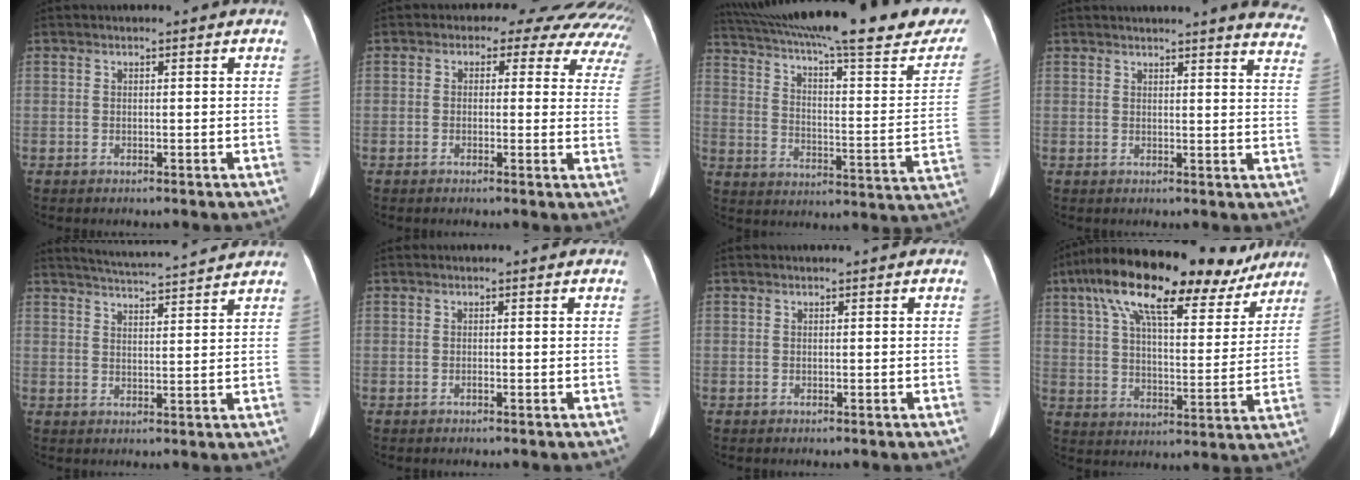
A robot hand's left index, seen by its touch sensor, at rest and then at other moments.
{"total": 15.6, "force": [12.6, 7.1, 5.9], "torque": [-0.058, 0.007, 0.111]}
{"total": 34.2, "force": [28.0, 4.6, 19.0], "torque": [-0.273, -0.035, 0.369]}
{"total": 13.7, "force": [12.9, 0.8, 4.8], "torque": [-0.034, -0.055, 0.117]}
{"total": 11.3, "force": [10.6, -0.4, 3.9], "torque": [-0.071, 0.020, 0.146]}
{"total": 0.0}
{"total": 0.0}
{"total": 23.0, "force": [16.0, 7.2, 14.8], "torque": [-0.246, 0.054, 0.239]}